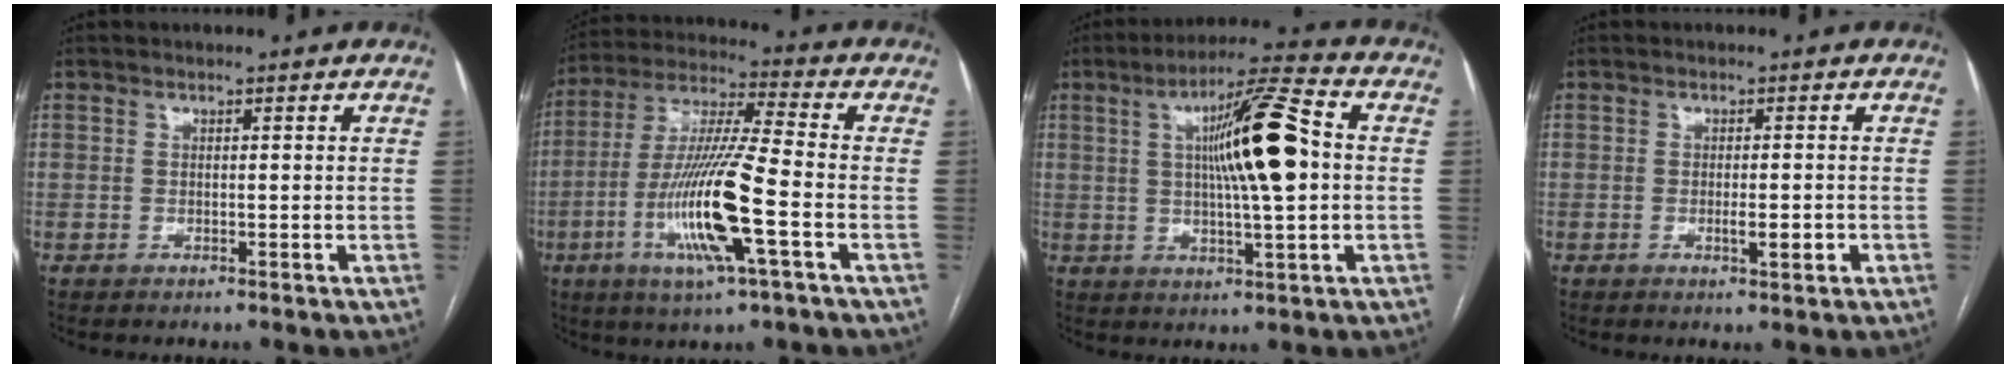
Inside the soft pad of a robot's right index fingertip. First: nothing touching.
{"total": 15.8, "force": [-4.9, 0.4, 15.0], "torque": [-0.308, -0.012, -0.095]}
{"total": 13.3, "force": [1.6, 1.0, 13.2], "torque": [-0.220, 0.016, 0.024]}
{"total": 2.7, "force": [-0.9, 0.5, 2.5], "torque": [-0.044, -0.002, -0.010]}